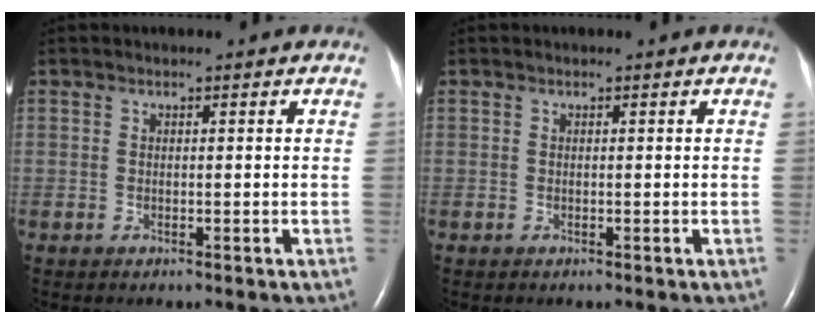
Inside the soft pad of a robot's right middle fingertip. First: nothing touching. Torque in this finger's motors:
{"motor_torque": [0.00, 0.00, 0.00, 0.00]}